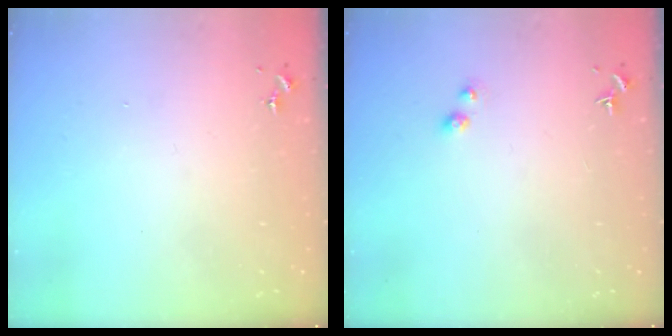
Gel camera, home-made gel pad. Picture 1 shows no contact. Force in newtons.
{"total": 3.1, "press": 3.0, "slide": 0.5}